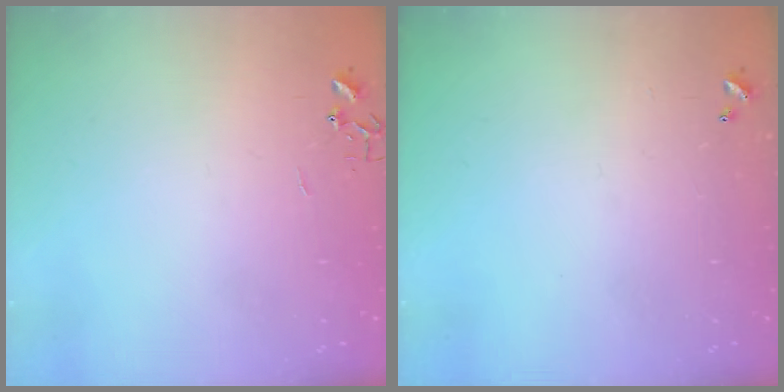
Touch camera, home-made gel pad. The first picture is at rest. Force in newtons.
{"total": 0.0}